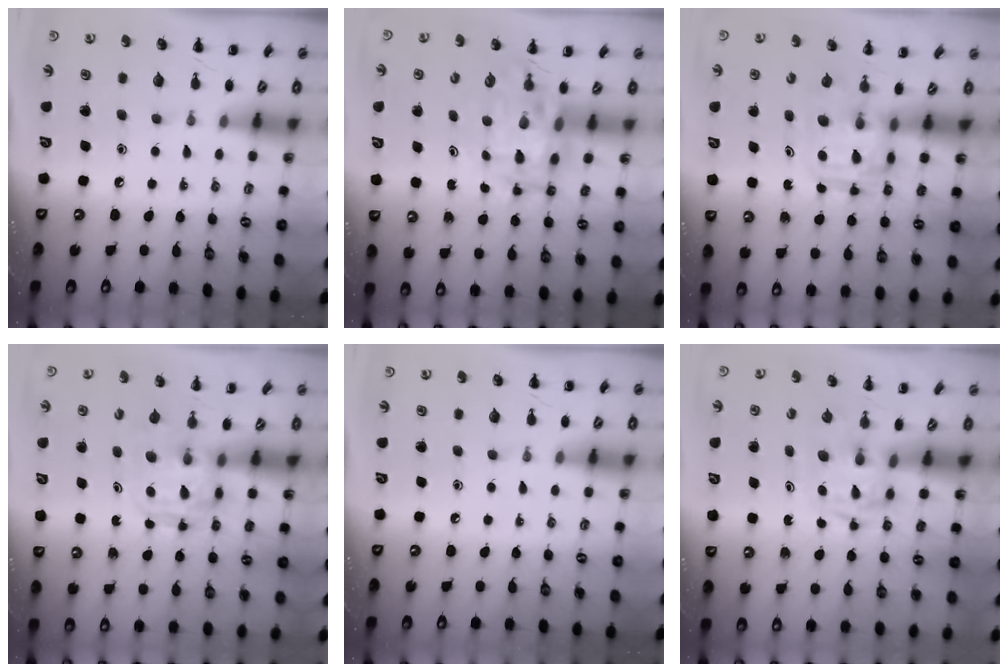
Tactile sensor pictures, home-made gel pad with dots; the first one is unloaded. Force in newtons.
{"total": 6.5, "press": 6.2, "slide": 2.0}
{"total": 3.1, "press": 3.1, "slide": 0.3}
{"total": 3.8, "press": 3.8, "slide": 0.3}
{"total": 0.0}
{"total": 2.9, "press": 2.9, "slide": 0.1}